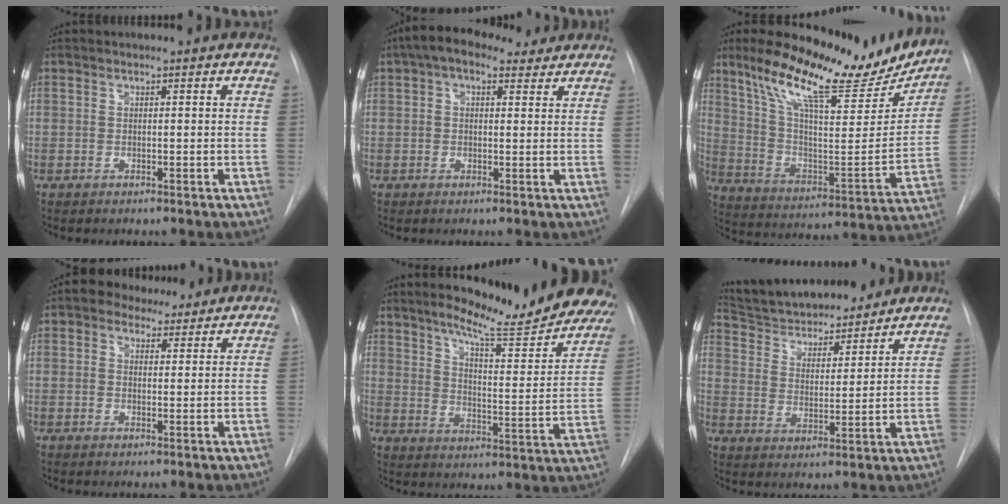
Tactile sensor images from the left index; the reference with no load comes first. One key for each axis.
{"total": 7.1, "fx": 4.8, "fy": 3.4, "fz": 4.0, "tx": -0.069, "ty": 0.043, "tz": 0.074}
{"total": 23.5, "fx": 18.8, "fy": 5.7, "fz": 12.9, "tx": -0.212, "ty": -0.013, "tz": 0.286}
{"total": 5.2, "fx": 4.0, "fy": 2.8, "fz": 1.8, "tx": -0.027, "ty": 0.019, "tz": 0.063}
{"total": 22.6, "fx": 19.9, "fy": 2.4, "fz": 10.4, "tx": -0.143, "ty": -0.076, "tz": 0.250}
{"total": 17.3, "fx": 15.8, "fy": 4.1, "fz": 5.6, "tx": -0.089, "ty": 0.013, "tz": 0.253}